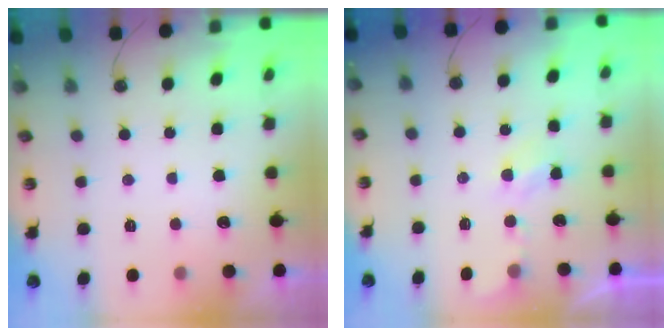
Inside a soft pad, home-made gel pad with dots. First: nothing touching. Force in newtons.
{"total": 3.2, "press": 3.2, "slide": 0.6}